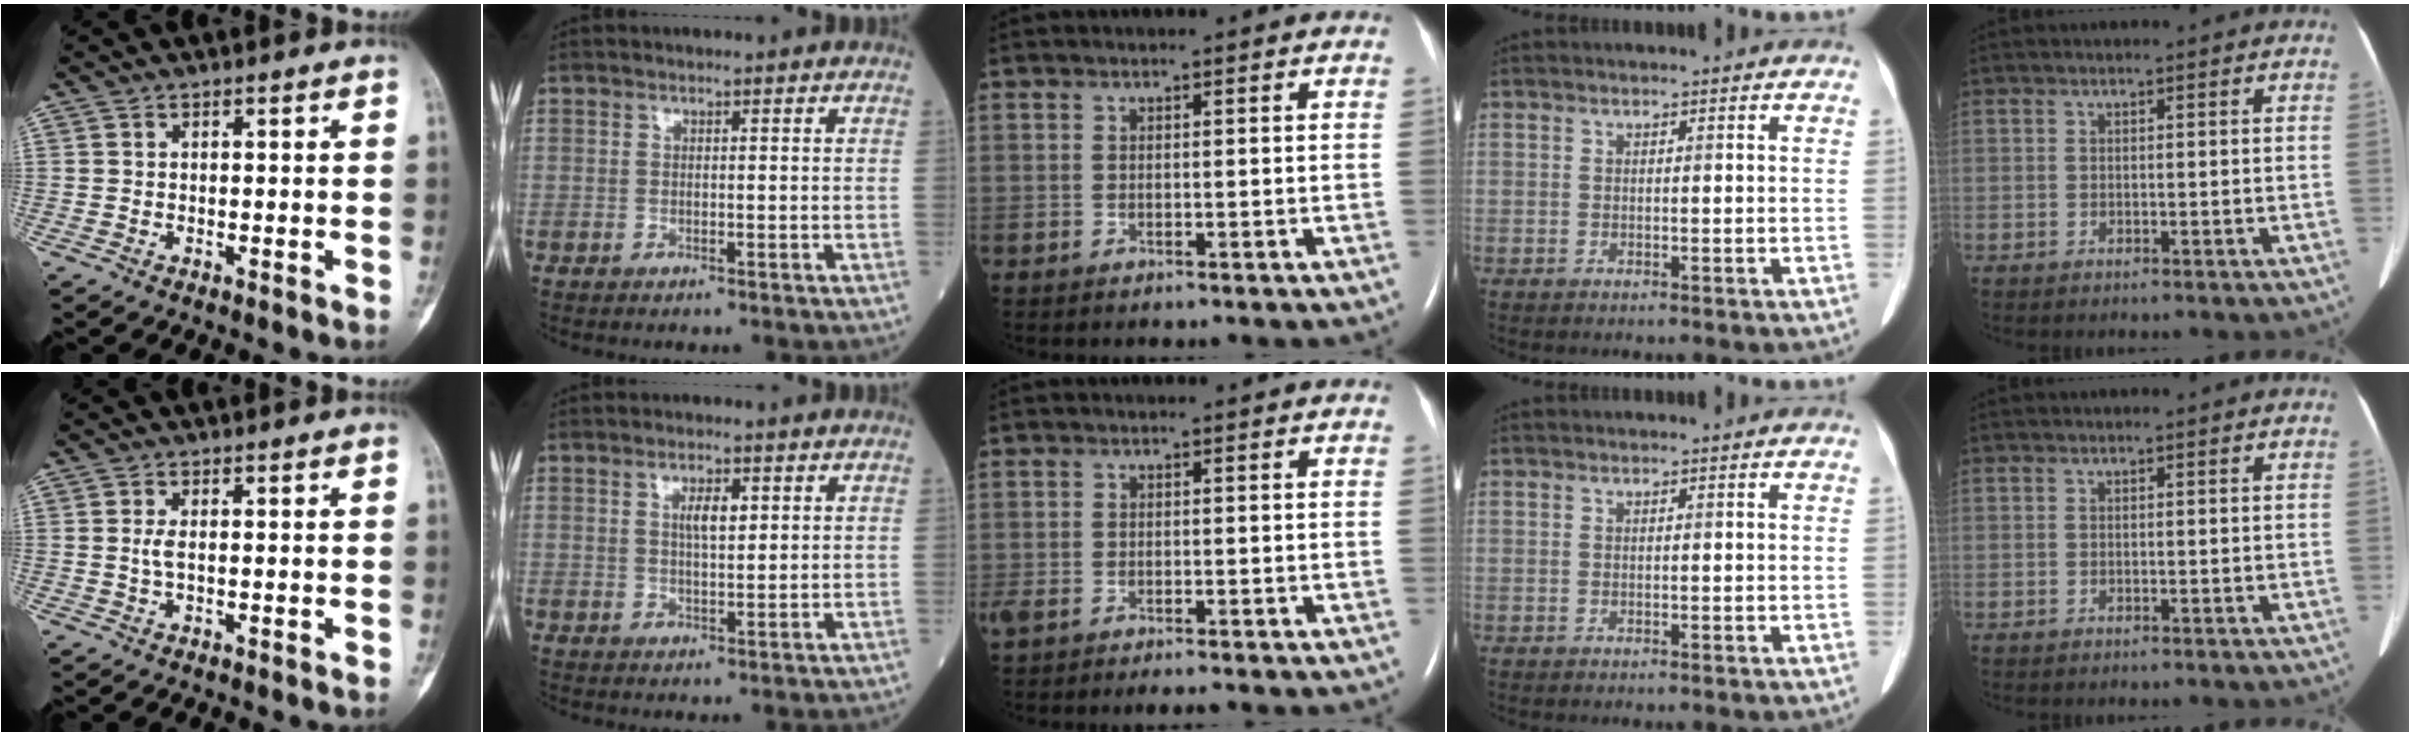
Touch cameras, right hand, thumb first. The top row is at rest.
{"thumb": {"total": 1.6, "force": [0.0, 0.4, 1.5], "torque": [-0.039, -0.003, 0.003]}, "index": {"total": 3.6, "force": [1.2, 1.1, 3.2], "torque": [-0.055, 0.001, 0.021]}, "middle": {"total": 4.8, "force": [-3.7, 1.5, 2.7], "torque": [-0.055, -0.009, -0.059]}}